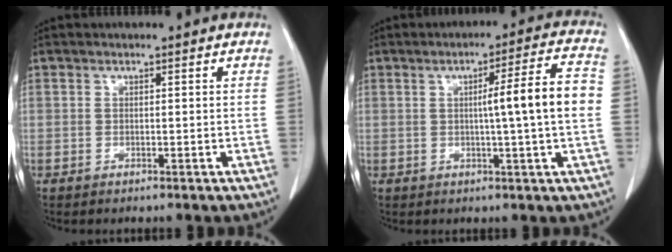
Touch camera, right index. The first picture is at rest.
{"total": 9.1, "force": [0.1, -0.8, 9.1], "torque": [-0.133, 0.009, 0.001]}